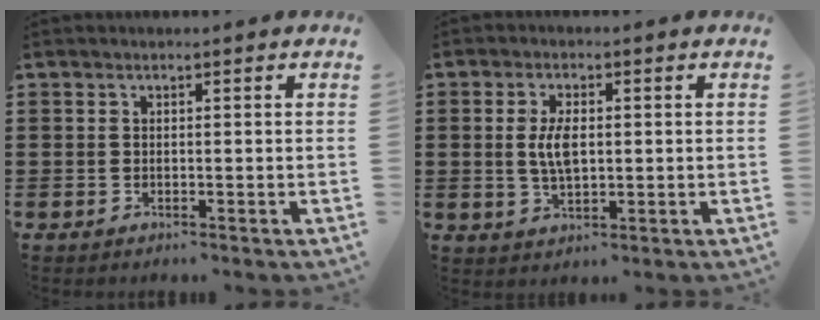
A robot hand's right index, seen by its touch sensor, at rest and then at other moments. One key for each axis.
{"total": 5.0, "fx": 0.4, "fy": 2.3, "fz": 4.4, "tx": -0.096, "ty": 0.004, "tz": 0.003}